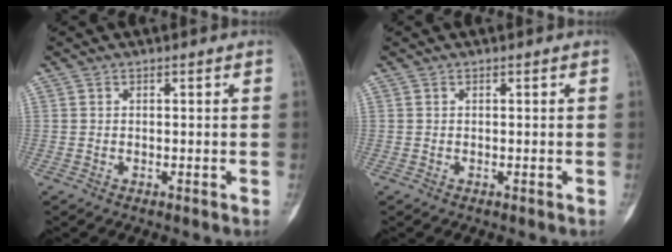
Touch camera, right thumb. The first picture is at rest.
{"total": 0.0}